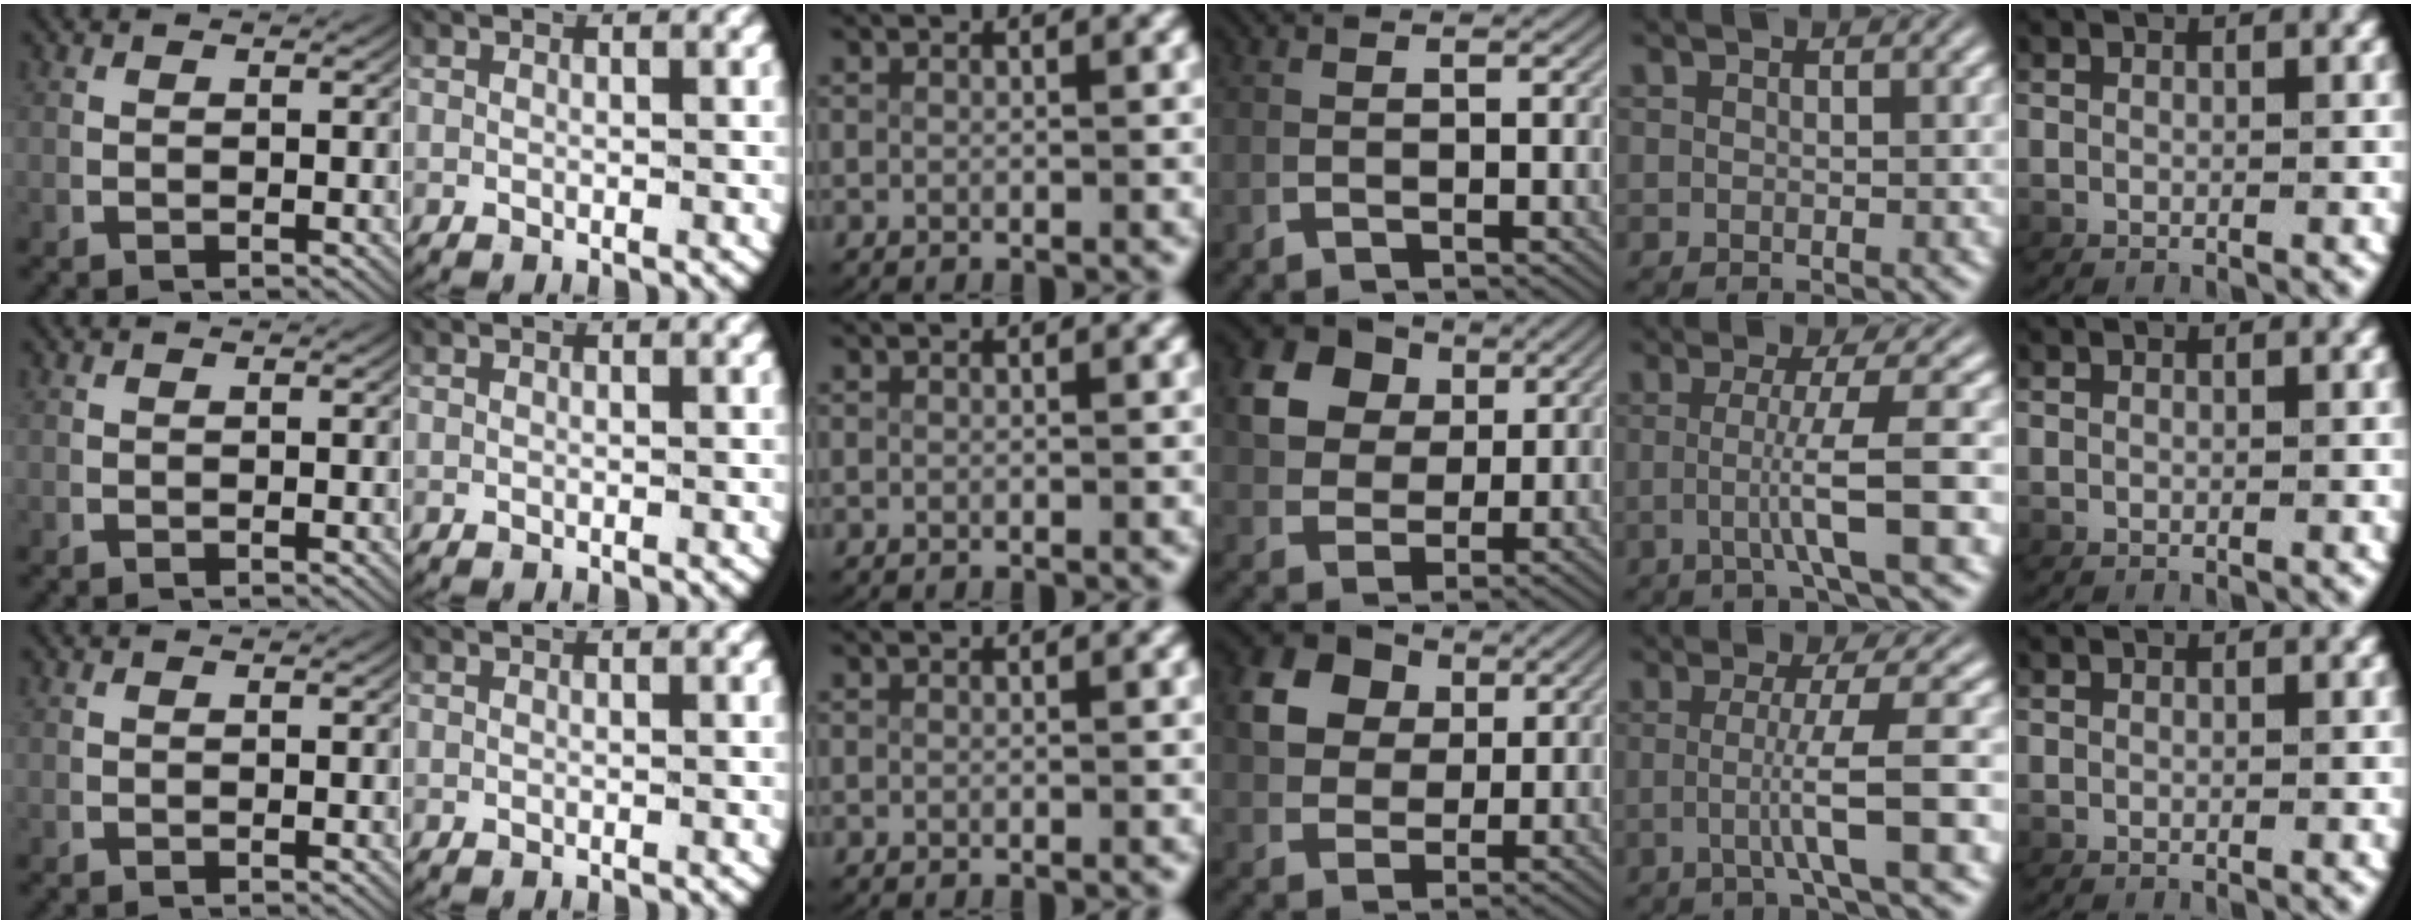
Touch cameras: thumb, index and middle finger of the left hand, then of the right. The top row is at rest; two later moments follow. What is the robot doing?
{"motion": "grasp_and_lifting", "object": "card"}